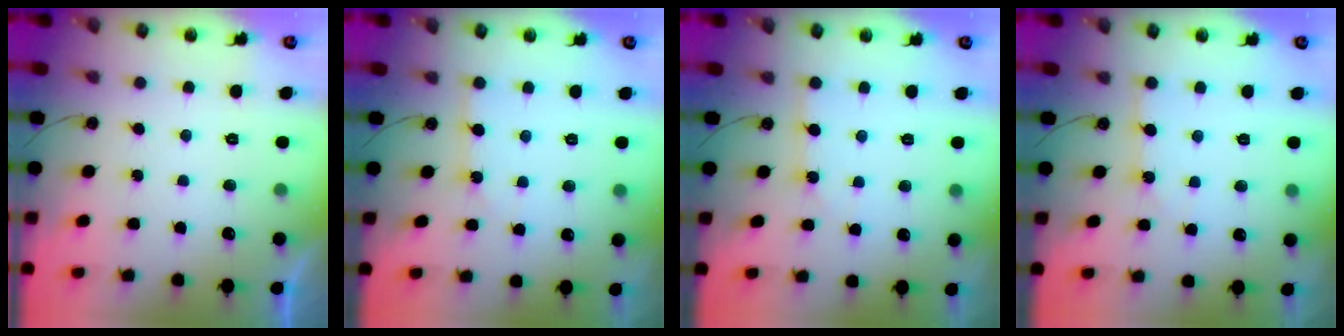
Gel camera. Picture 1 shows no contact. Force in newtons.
{"total": 2.5, "press": 2.5, "slide": 0.3}
{"total": 2.5, "press": 2.5, "slide": 0.3}
{"total": 2.4, "press": 2.4, "slide": 0.1}